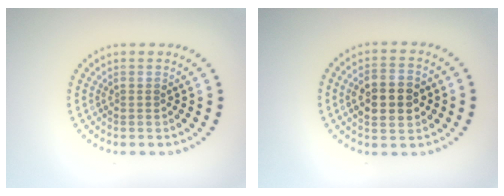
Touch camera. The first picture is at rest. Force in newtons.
{"total": 5.0, "press": 5.0, "slide": 0.3}